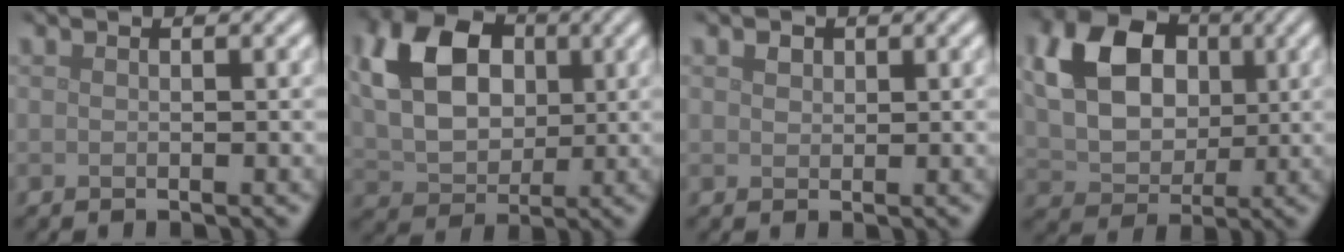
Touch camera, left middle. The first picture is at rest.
{"total": 10.1, "force": [2.5, 7.3, 6.6], "torque": [-0.148, 0.023, 0.038]}
{"total": 1.0, "force": [0.5, 0.8, 0.3], "torque": [-0.007, -0.001, 0.009]}
{"total": 12.2, "force": [3.3, 9.5, 6.9], "torque": [-0.138, 0.033, 0.061]}